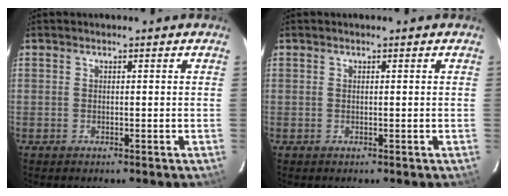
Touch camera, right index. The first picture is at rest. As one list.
[{"total": 0.0}]